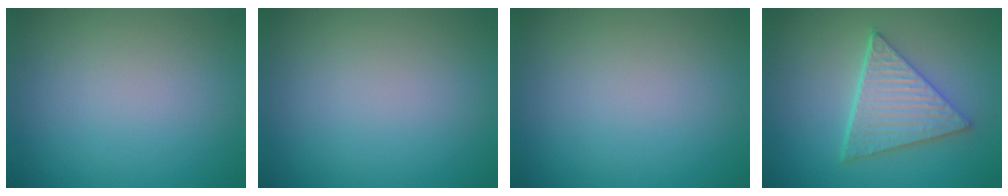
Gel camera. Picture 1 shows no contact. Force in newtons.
{"total": 0.0}
{"total": 0.0}
{"total": 5.5, "press": 4.5, "slide": 3.2}